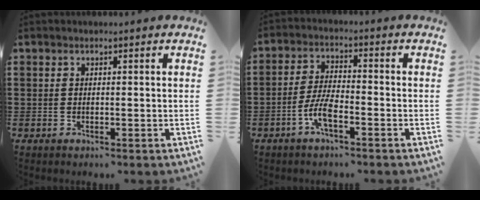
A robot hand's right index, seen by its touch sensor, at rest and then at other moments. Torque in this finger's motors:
{"motor_torque": [0.12, 0.09, 0.08, 0.08]}